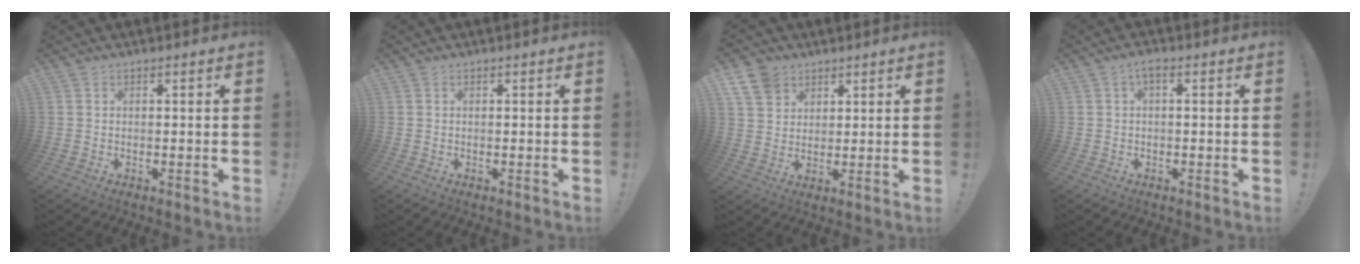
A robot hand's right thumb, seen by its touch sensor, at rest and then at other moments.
{"total": 0.0}
{"total": 8.1, "force": [5.1, 5.7, 2.6], "torque": [-0.042, -0.027, 0.101]}
{"total": 2.1, "force": [-0.3, 0.5, 2.0], "torque": [-0.039, 0.007, -0.006]}